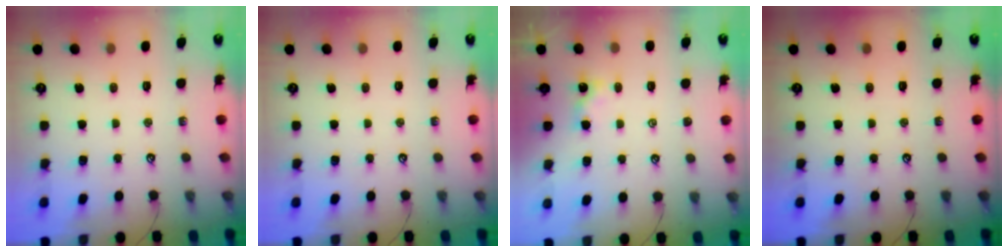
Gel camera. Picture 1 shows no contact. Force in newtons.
{"total": 0.0}
{"total": 0.0}
{"total": 0.0}